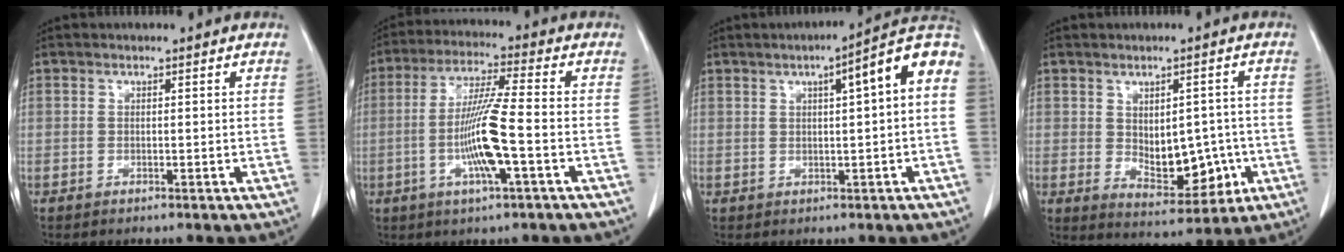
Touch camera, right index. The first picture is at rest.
{"total": 10.6, "force": [-2.6, -0.1, 10.3], "torque": [-0.200, -0.006, -0.054]}
{"total": 9.4, "force": [2.6, 0.8, 9.0], "torque": [-0.116, 0.028, 0.024]}
{"total": 8.5, "force": [-0.8, 4.7, 7.0], "torque": [-0.095, 0.003, 0.004]}